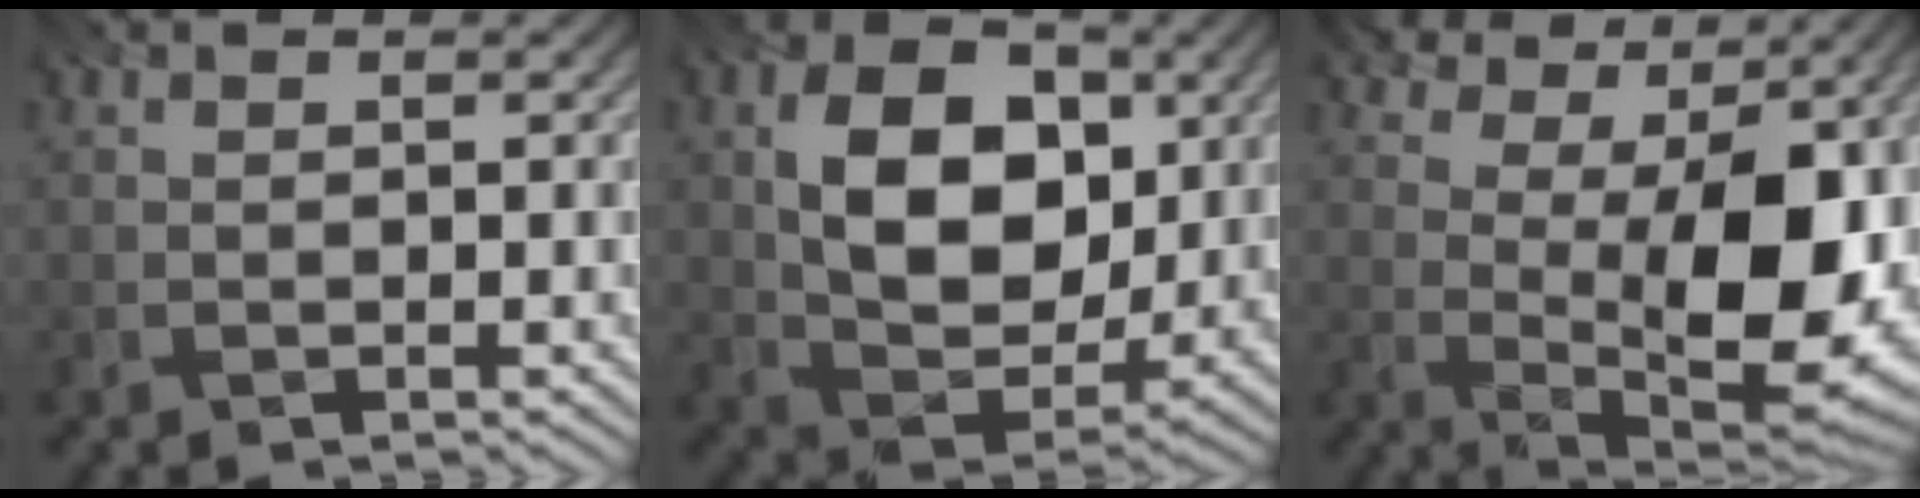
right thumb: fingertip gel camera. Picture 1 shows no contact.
{"total": 11.1, "force": [1.1, 7.6, 8.1], "torque": [-0.153, -0.008, 0.008]}
{"total": 13.4, "force": [2.9, 6.6, 11.3], "torque": [-0.188, 0.002, 0.052]}